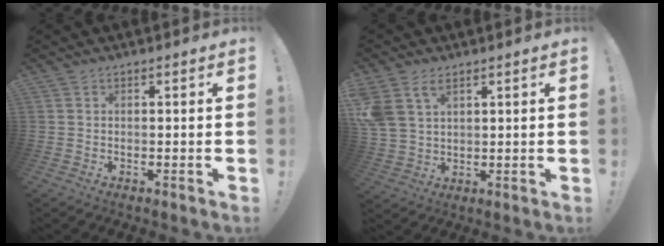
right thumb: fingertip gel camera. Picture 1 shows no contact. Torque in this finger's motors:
{"motor_torque": [0.26, 0.36, 0.49, 0.17, 0.14]}